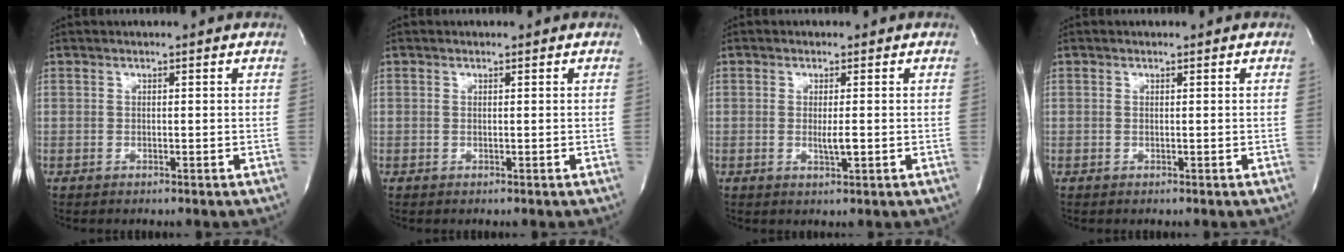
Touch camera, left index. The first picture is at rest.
{"total": 0.0}
{"total": 2.2, "force": [-0.2, 0.2, 2.1], "torque": [-0.042, -0.004, -0.004]}
{"total": 0.0}